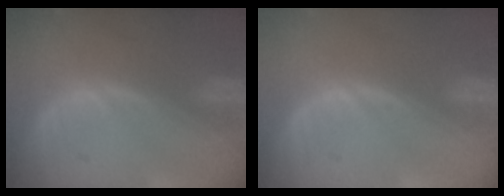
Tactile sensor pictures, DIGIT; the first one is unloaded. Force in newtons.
{"total": 0.0}